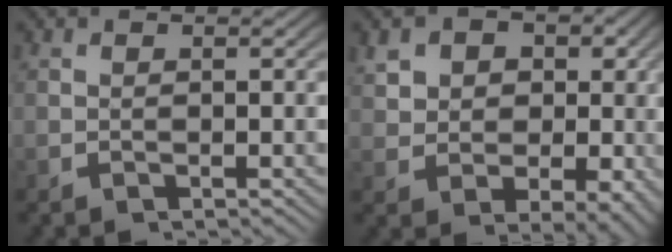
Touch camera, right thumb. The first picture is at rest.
{"total": 8.7, "force": [1.8, 6.7, 5.3], "torque": [-0.097, -0.029, 0.041]}